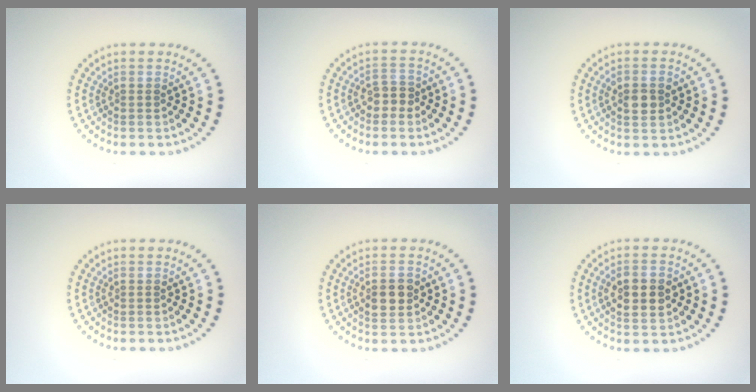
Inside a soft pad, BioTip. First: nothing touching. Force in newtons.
{"total": 1.9, "press": 1.8, "slide": 0.7}
{"total": 2.5, "press": 2.5, "slide": 0.3}
{"total": 0.0}
{"total": 2.9, "press": 2.9, "slide": 0.1}
{"total": 3.3, "press": 3.3, "slide": 0.2}